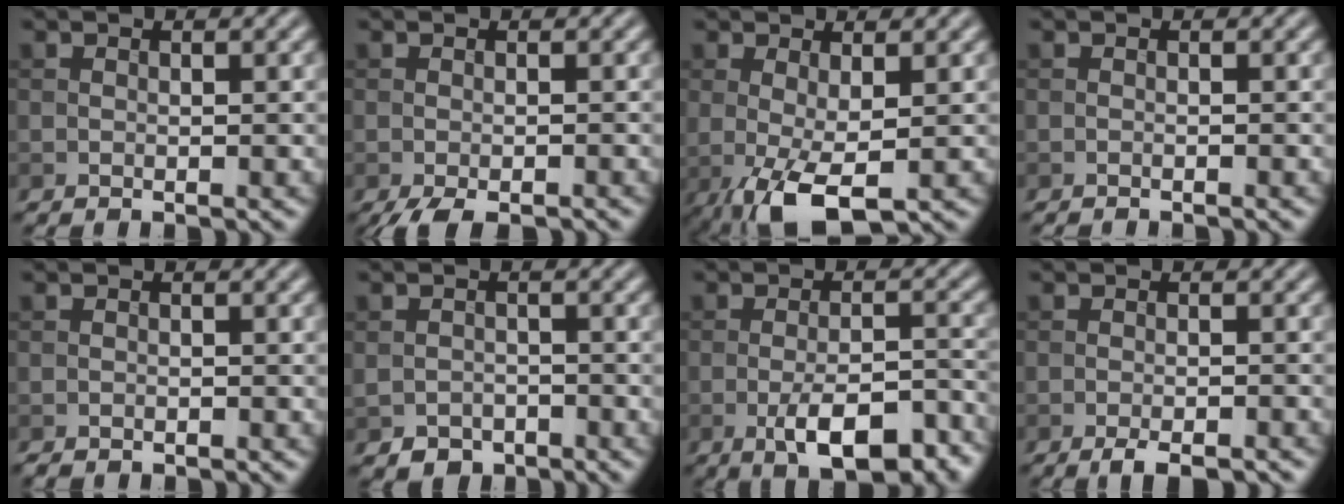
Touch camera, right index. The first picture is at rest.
{"total": 3.4, "force": [-2.6, 0.8, 2.0], "torque": [-0.035, -0.005, -0.041]}
{"total": 4.8, "force": [-0.9, 1.7, 4.4], "torque": [-0.092, -0.012, -0.015]}
{"total": 1.0, "force": [-0.9, 0.1, 0.3], "torque": [0.004, -0.001, -0.015]}
{"total": 0.6, "force": [-0.5, 0.3, 0.2], "torque": [0.001, -0.002, -0.009]}
{"total": 2.2, "force": [-1.3, 1.6, 0.8], "torque": [-0.013, -0.006, -0.021]}
{"total": 7.7, "force": [-3.7, 2.7, 6.1], "torque": [-0.097, 0.000, -0.055]}
{"total": 2.8, "force": [-2.0, 0.6, 1.8], "torque": [-0.031, -0.002, -0.032]}